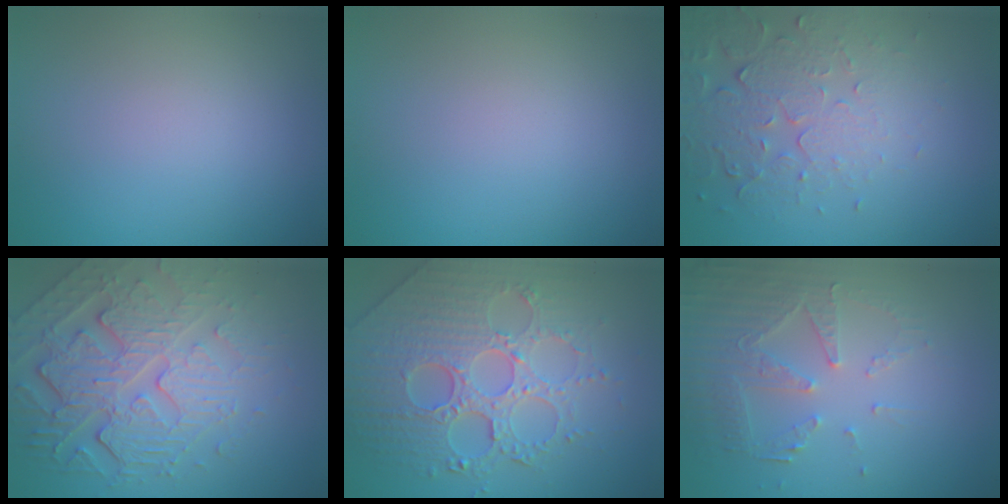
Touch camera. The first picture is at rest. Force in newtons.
{"total": 0.0}
{"total": 5.2, "press": 3.8, "slide": 3.5}
{"total": 7.4, "press": 5.4, "slide": 5.1}
{"total": 7.8, "press": 6.1, "slide": 4.8}
{"total": 5.4, "press": 3.8, "slide": 3.8}